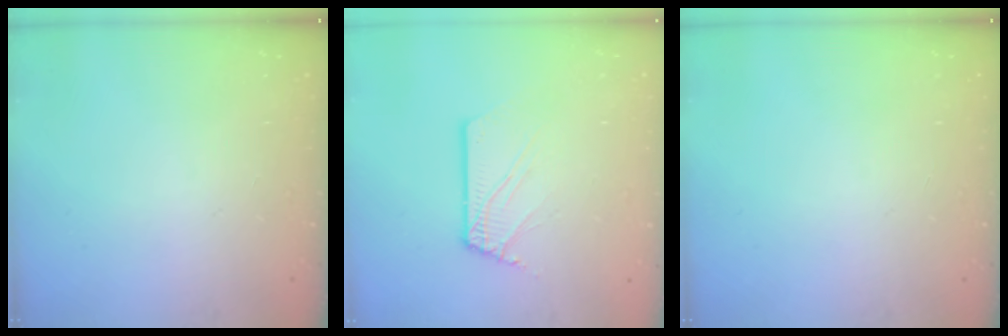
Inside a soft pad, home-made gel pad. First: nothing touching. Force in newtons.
{"total": 2.5, "press": 2.5, "slide": 0.3}
{"total": 0.0}